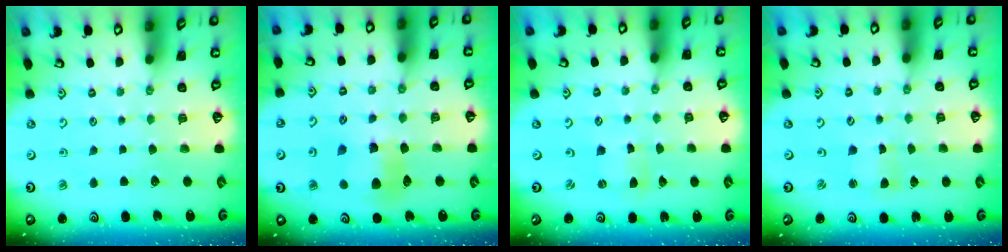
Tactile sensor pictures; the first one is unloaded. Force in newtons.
{"total": 9.0, "press": 8.9, "slide": 1.1}
{"total": 0.8, "press": 0.8, "slide": 0.1}
{"total": 1.4, "press": 1.3, "slide": 0.3}